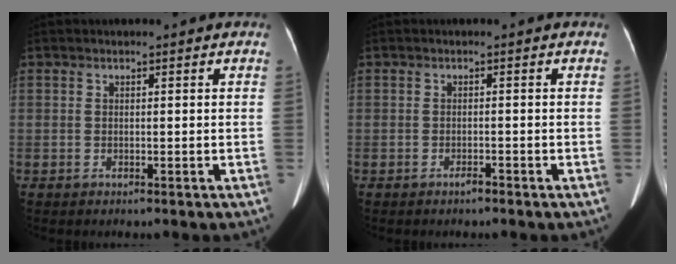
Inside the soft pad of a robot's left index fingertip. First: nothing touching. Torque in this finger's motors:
{"motor_torque": [0.18, 0.15, 0.01, 0.02]}